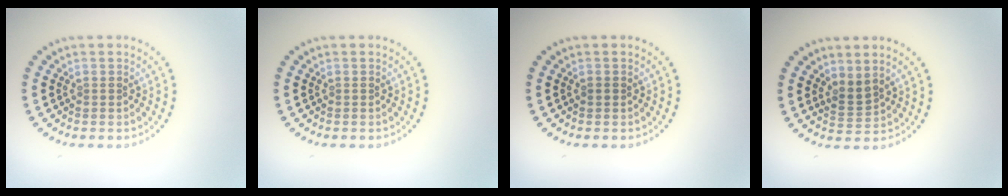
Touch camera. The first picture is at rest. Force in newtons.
{"total": 0.0}
{"total": 0.7, "press": 0.7, "slide": 0.1}
{"total": 1.8, "press": 1.4, "slide": 1.1}